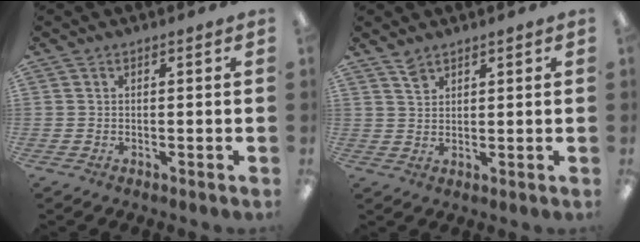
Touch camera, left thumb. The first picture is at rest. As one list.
[{"total": 3.2, "force": [2.5, 1.6, 1.1], "torque": [-0.018, -0.006, 0.047]}]